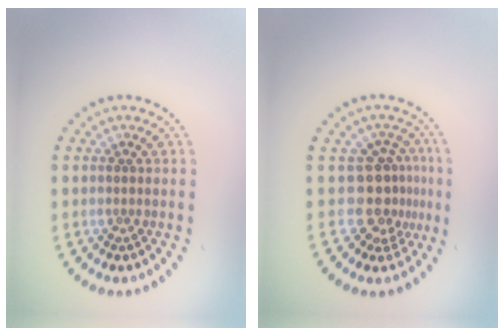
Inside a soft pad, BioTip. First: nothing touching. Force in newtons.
{"total": 3.7, "press": 2.7, "slide": 2.4}